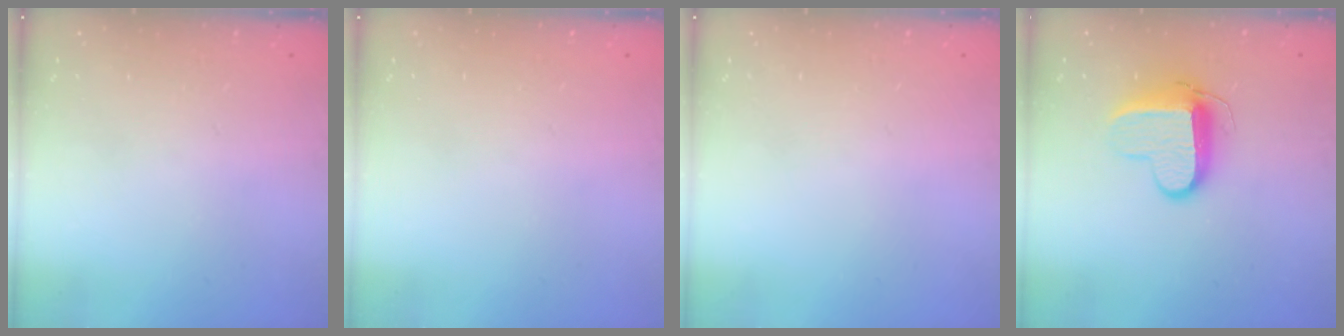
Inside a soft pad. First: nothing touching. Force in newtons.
{"total": 0.0}
{"total": 0.0}
{"total": 10.7, "press": 10.6, "slide": 1.1}